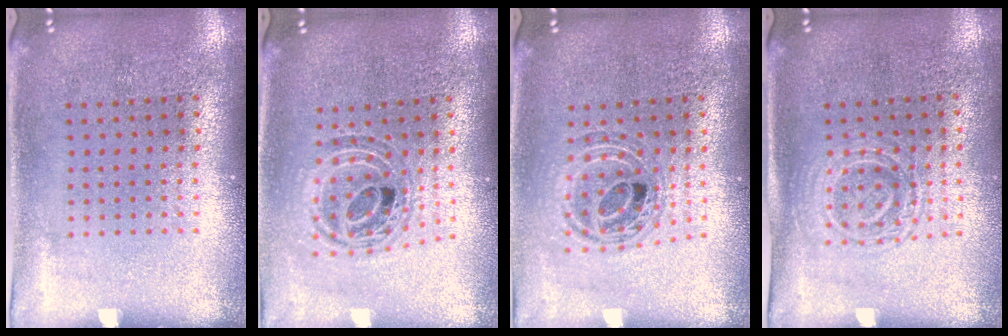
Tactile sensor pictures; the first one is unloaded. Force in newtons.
{"total": 0.8, "press": 0.8, "slide": 0.2}
{"total": 0.7, "press": 0.7, "slide": 0.2}
{"total": 1.5, "press": 1.4, "slide": 0.6}